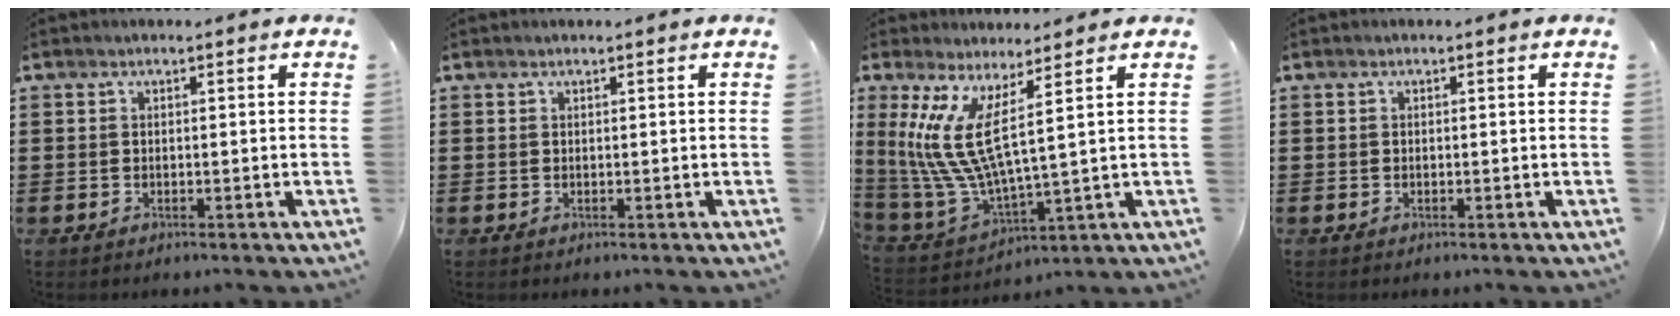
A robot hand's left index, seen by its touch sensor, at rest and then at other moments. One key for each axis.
{"total": 0.0}
{"total": 10.0, "fx": 4.6, "fy": 1.8, "fz": 8.7, "tx": -0.216, "ty": -0.039, "tz": 0.076}
{"total": 0.0}